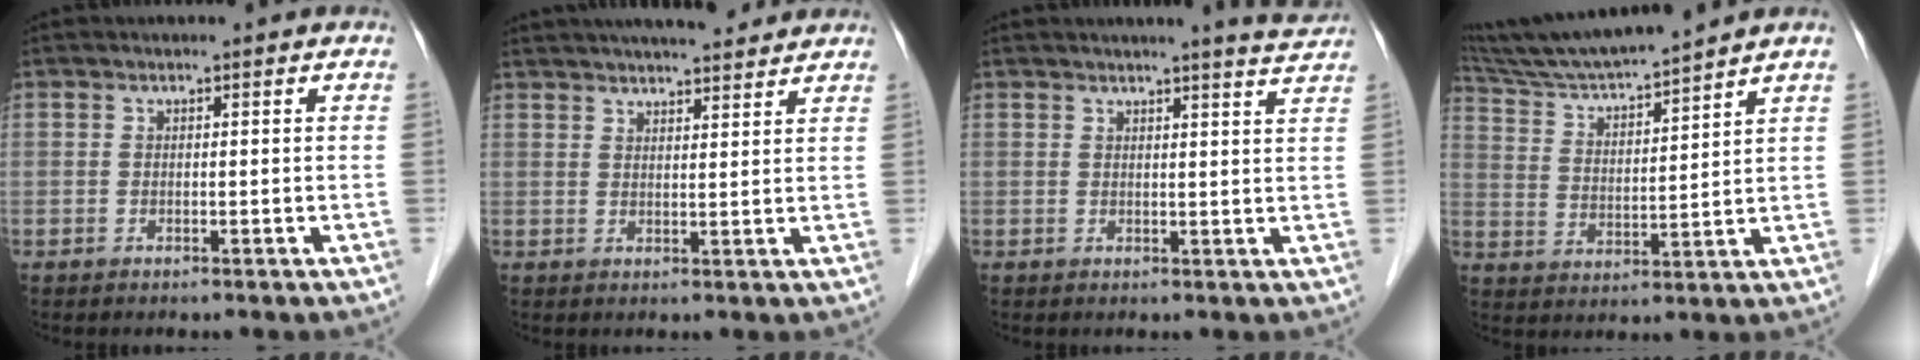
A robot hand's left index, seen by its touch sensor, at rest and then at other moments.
{"total": 12.3, "force": [10.8, 2.1, 5.3], "torque": [-0.079, 0.028, 0.150]}
{"total": 5.3, "force": [4.9, -0.8, 1.7], "torque": [-0.027, -0.013, 0.043]}
{"total": 12.7, "force": [11.7, -0.9, 5.1], "torque": [-0.099, 0.008, 0.209]}